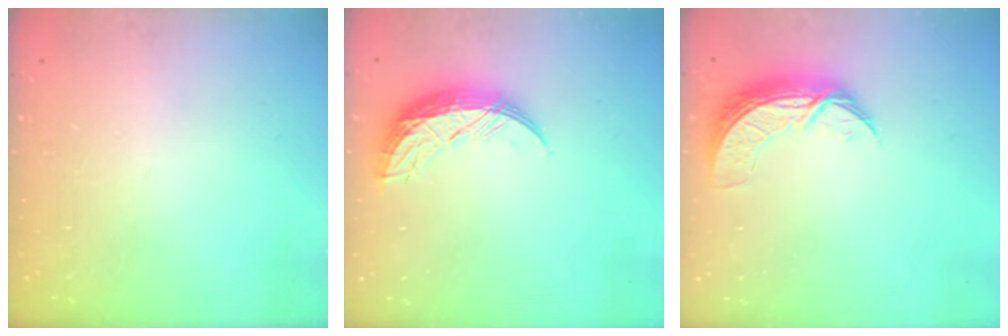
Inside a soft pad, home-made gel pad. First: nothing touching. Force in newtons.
{"total": 10.5, "press": 10.5, "slide": 0.8}
{"total": 8.2, "press": 8.2, "slide": 0.3}